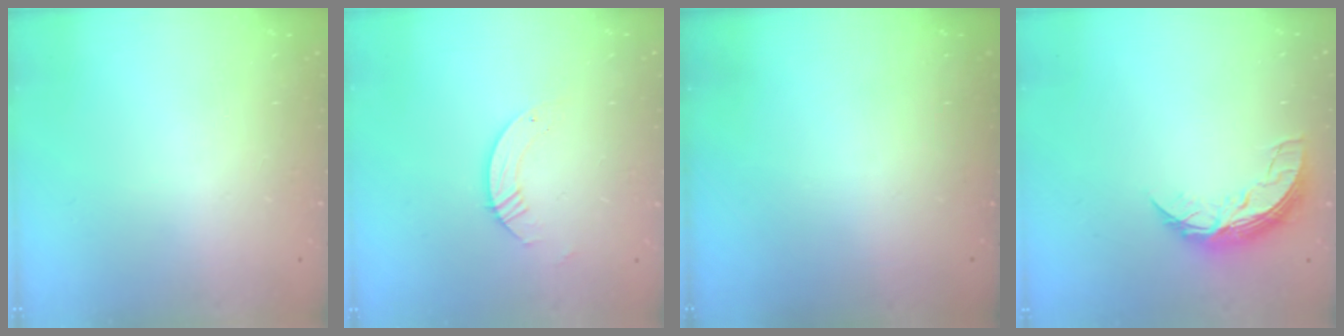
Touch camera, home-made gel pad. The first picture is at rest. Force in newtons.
{"total": 3.8, "press": 3.8, "slide": 0.1}
{"total": 0.0}
{"total": 8.0, "press": 8.0, "slide": 0.5}